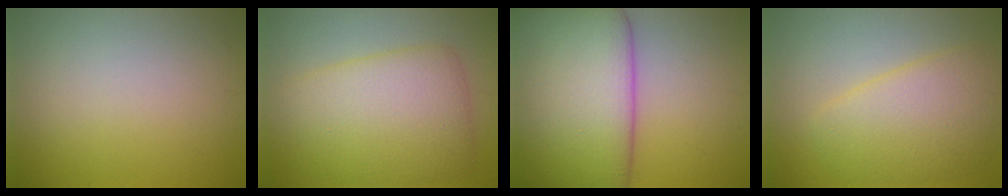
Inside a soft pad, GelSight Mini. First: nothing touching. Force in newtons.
{"total": 7.7, "press": 7.7, "slide": 0.1}
{"total": 13.6, "press": 13.6, "slide": 0.8}
{"total": 5.5, "press": 5.5, "slide": 0.3}